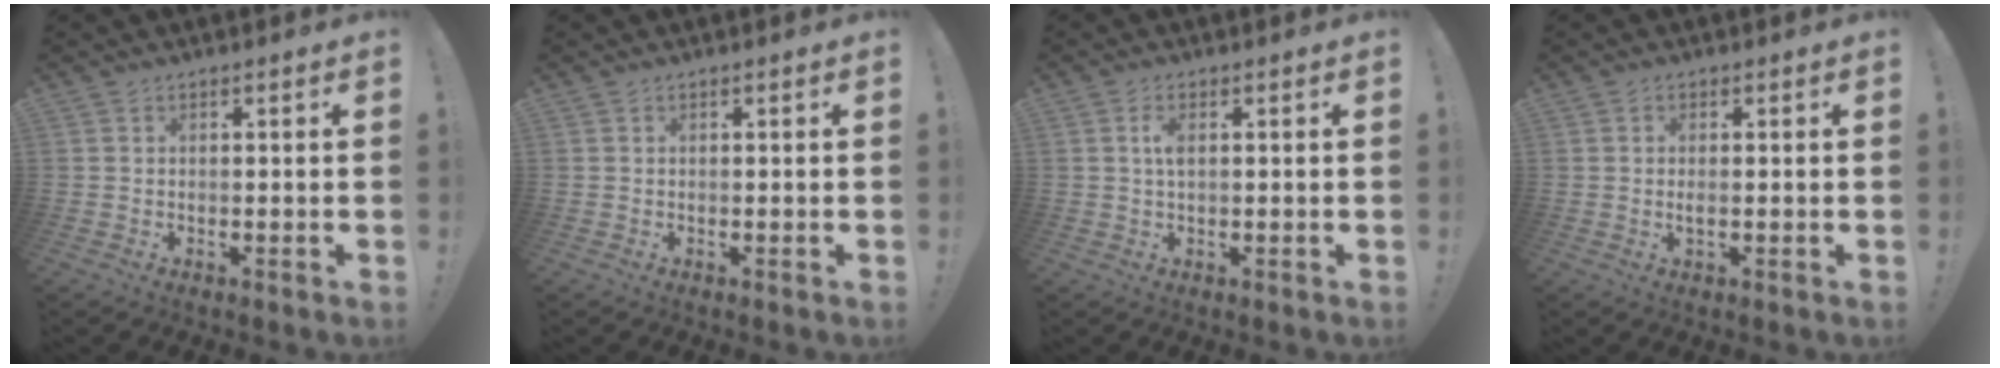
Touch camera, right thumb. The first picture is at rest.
{"total": 0.0}
{"total": 2.9, "force": [0.5, 1.2, 2.6], "torque": [-0.039, -0.001, 0.004]}
{"total": 1.7, "force": [-0.2, 0.6, 1.6], "torque": [-0.027, 0.001, -0.003]}